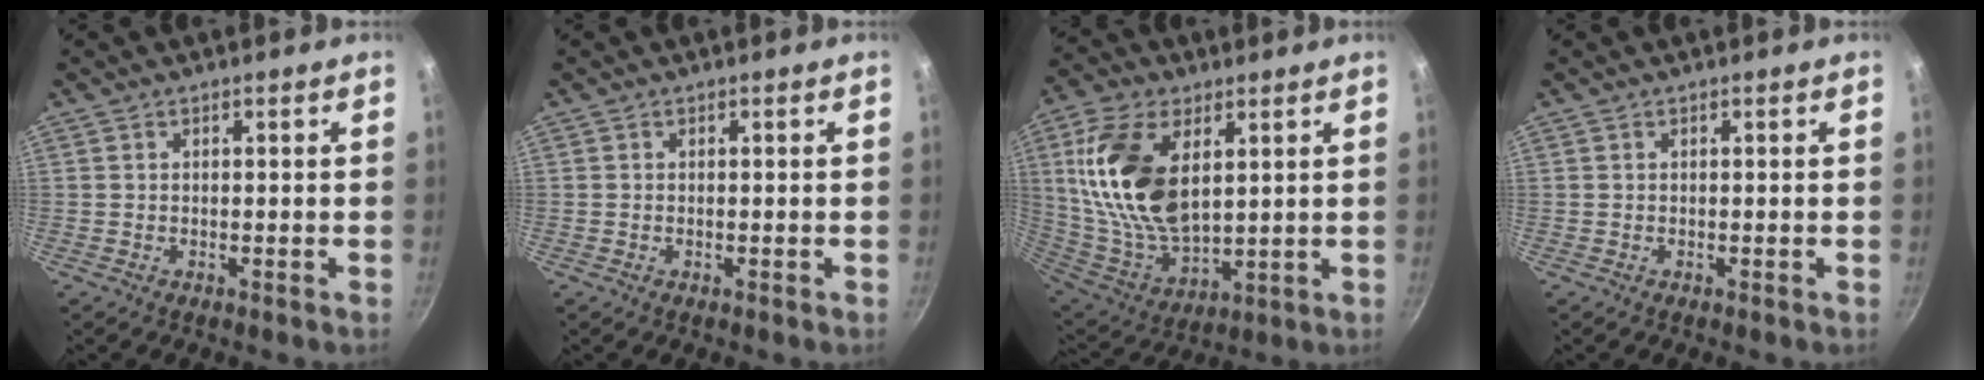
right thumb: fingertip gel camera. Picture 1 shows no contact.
{"total": 0.0}
{"total": 20.3, "force": [5.6, 11.3, 15.9], "torque": [-0.301, -0.024, 0.118]}
{"total": 0.0}